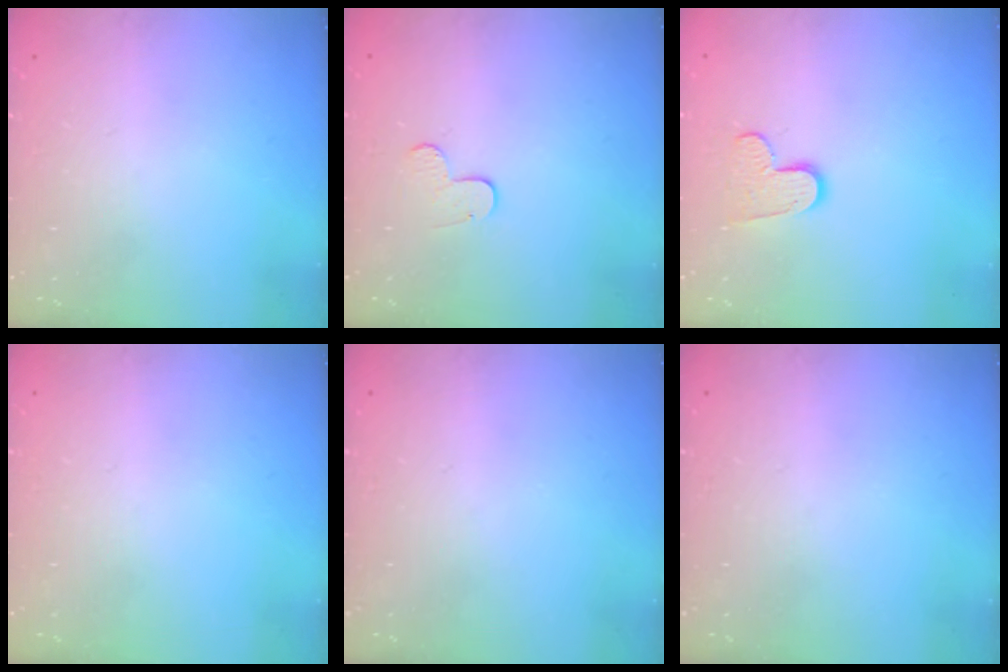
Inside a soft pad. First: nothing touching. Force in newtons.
{"total": 3.7, "press": 3.7, "slide": 0.4}
{"total": 8.4, "press": 8.3, "slide": 0.2}
{"total": 0.0}
{"total": 0.0}
{"total": 0.0}